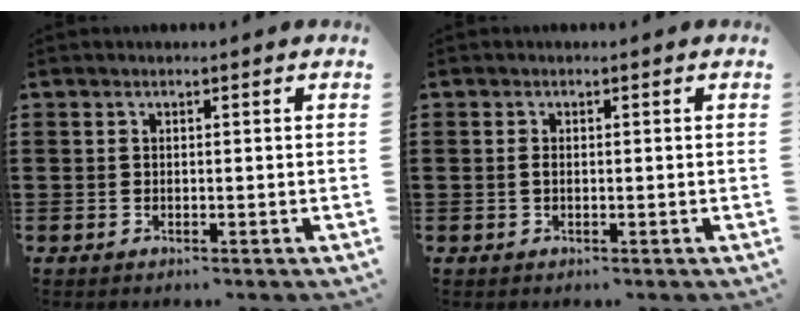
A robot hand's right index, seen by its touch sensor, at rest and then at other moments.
{"total": 0.8, "force": [-0.1, 0.3, 0.8], "torque": [-0.024, -0.004, -0.004]}